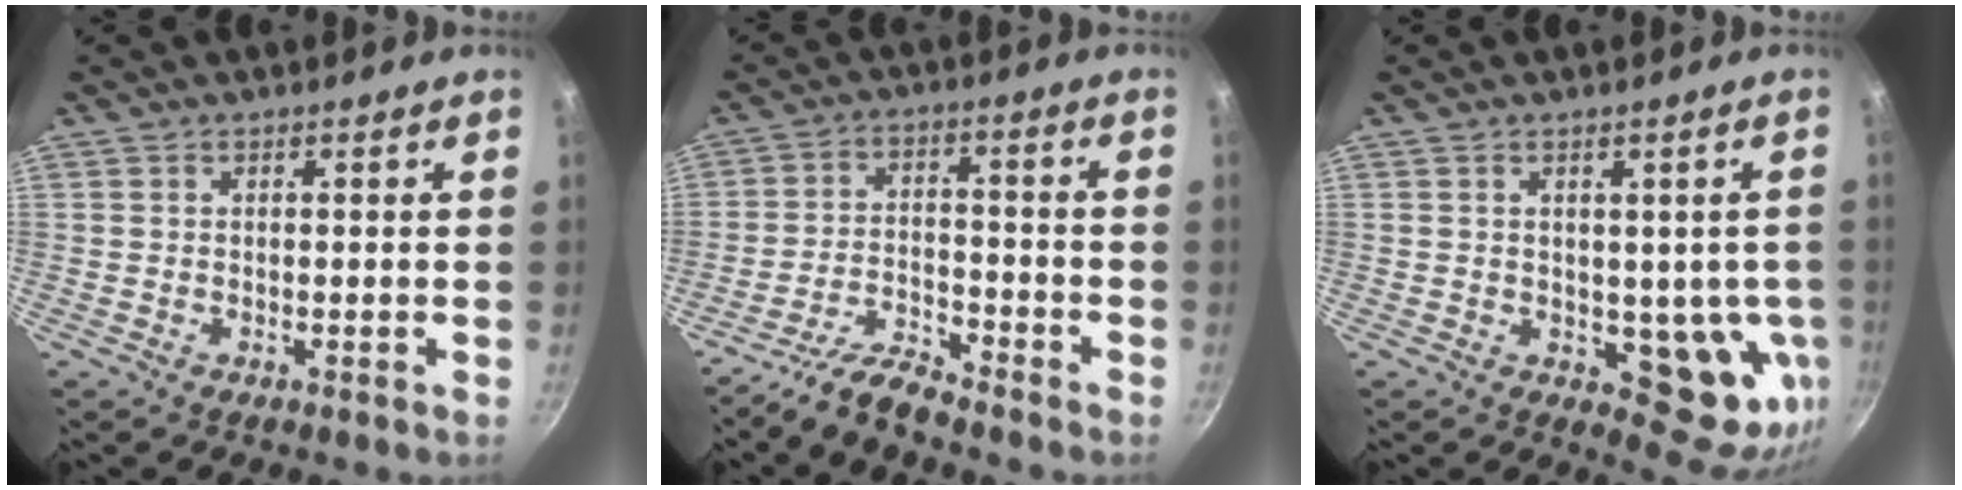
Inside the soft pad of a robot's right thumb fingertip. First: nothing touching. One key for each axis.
{"total": 6.6, "fx": -5.9, "fy": 1.4, "fz": 2.4, "tx": -0.050, "ty": 0.052, "tz": -0.121}
{"total": 11.2, "fx": -1.0, "fy": 6.2, "fz": 9.3, "tx": -0.058, "ty": -0.013, "tz": -0.004}